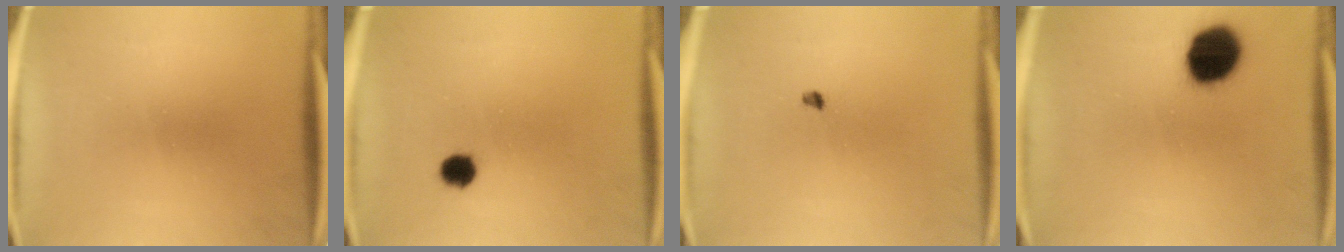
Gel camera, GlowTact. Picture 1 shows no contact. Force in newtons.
{"total": 3.3}
{"total": 1.1}
{"total": 13.8}